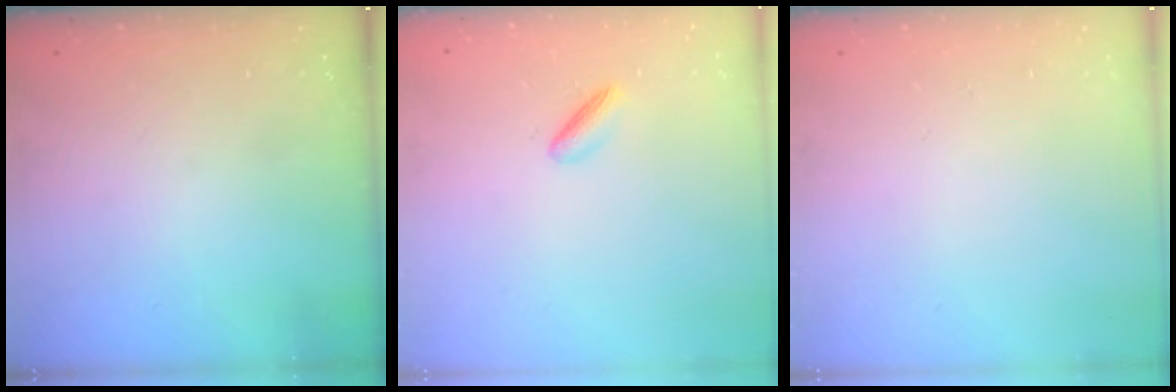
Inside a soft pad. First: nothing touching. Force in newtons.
{"total": 3.2, "press": 3.1, "slide": 0.9}
{"total": 0.0}